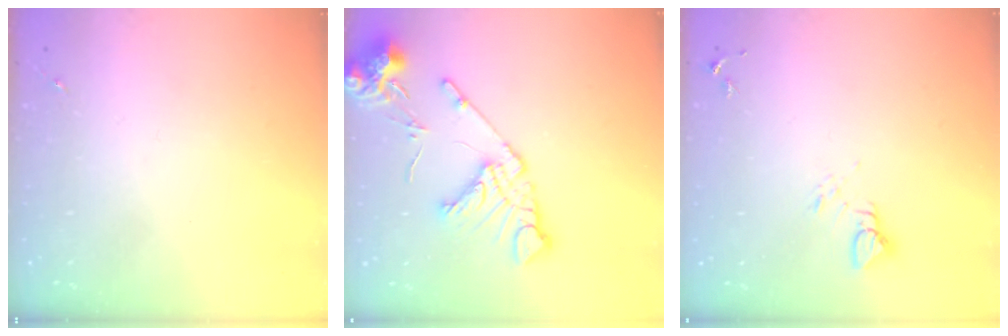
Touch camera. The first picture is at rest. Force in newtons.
{"total": 15.5, "press": 15.4, "slide": 2.0}
{"total": 3.4, "press": 3.4, "slide": 0.2}